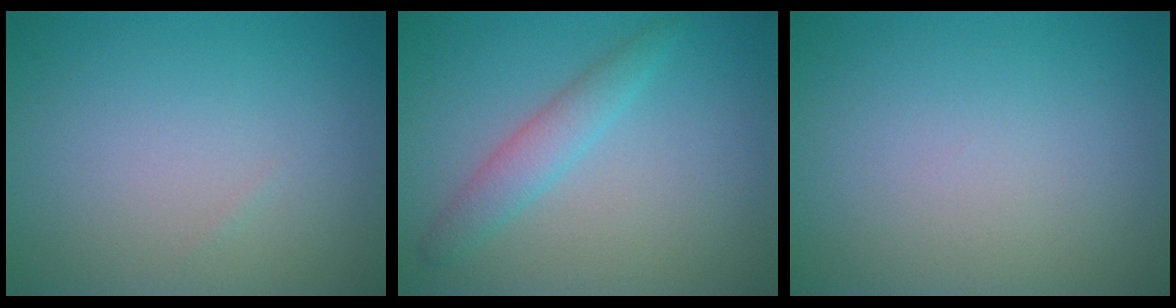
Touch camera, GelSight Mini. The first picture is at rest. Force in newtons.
{"total": 2.5, "press": 2.5, "slide": 0.1}
{"total": 0.0}